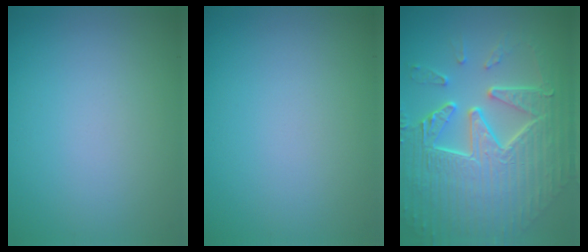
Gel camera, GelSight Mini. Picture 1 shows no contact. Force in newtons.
{"total": 0.0}
{"total": 9.7, "press": 6.6, "slide": 7.1}